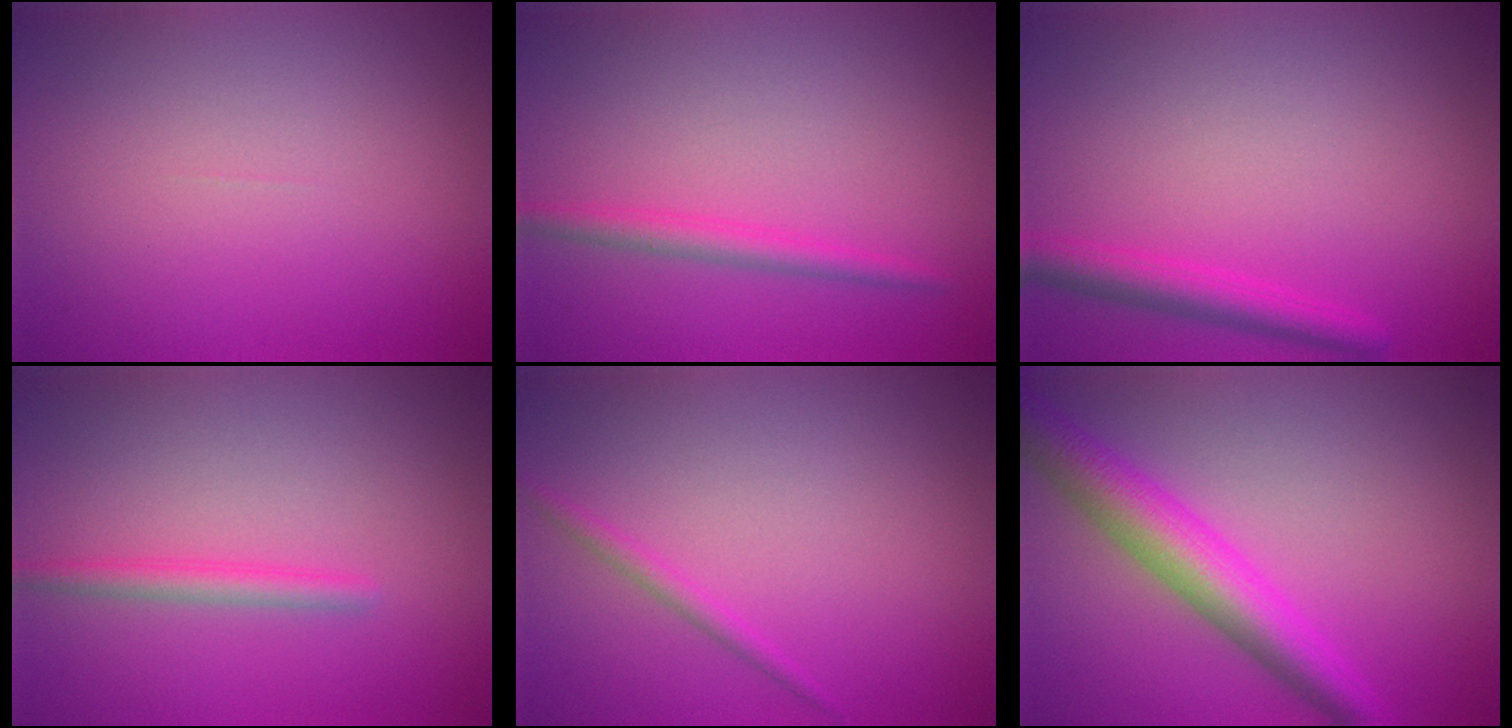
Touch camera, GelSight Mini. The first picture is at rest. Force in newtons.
{"total": 1.9, "press": 1.8, "slide": 0.2}
{"total": 2.8, "press": 2.8, "slide": 0.1}
{"total": 1.7, "press": 1.7, "slide": 0.1}
{"total": 1.0, "press": 1.0, "slide": 0.1}
{"total": 5.8, "press": 5.8, "slide": 0.1}